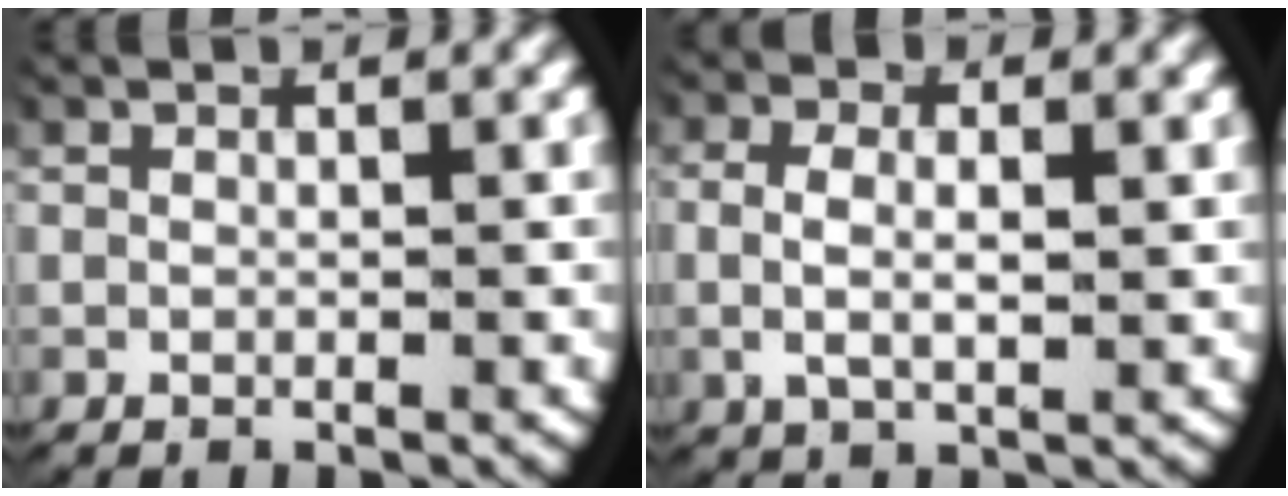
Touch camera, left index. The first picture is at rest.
{"total": 3.1, "force": [0.2, 1.6, 2.7], "torque": [-0.063, -0.009, 0.010]}